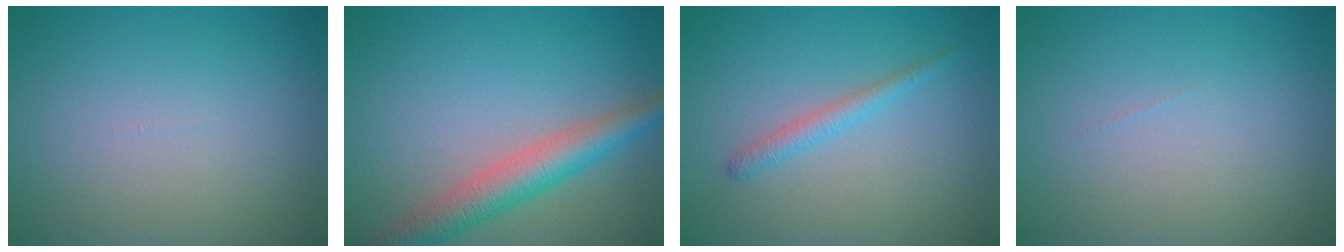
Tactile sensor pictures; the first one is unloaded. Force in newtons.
{"total": 4.9, "press": 4.9, "slide": 0.2}
{"total": 1.5, "press": 1.5, "slide": 0.2}
{"total": 0.0}